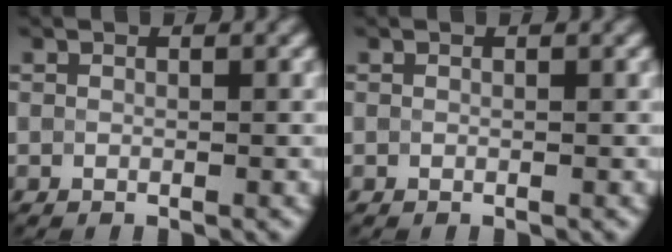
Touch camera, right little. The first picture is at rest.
{"total": 0.0}